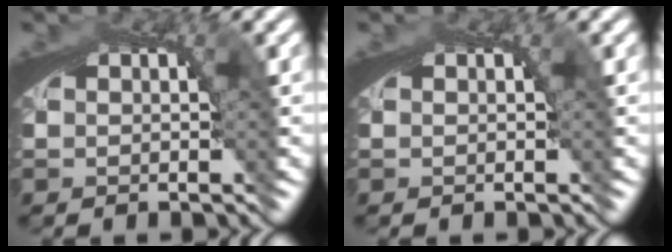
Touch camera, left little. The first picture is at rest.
{"total": 0.0}